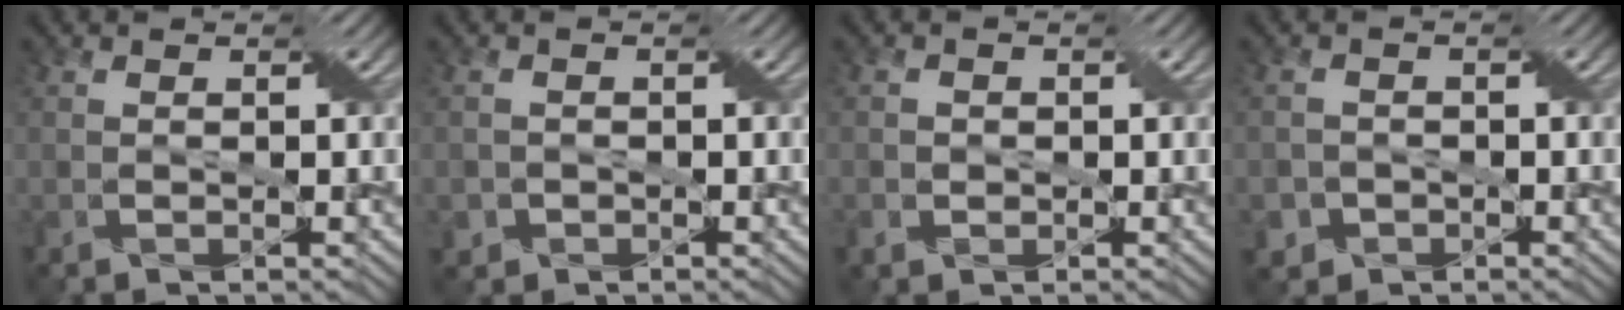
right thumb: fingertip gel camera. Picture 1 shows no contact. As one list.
[{"total": 1.4, "force": [-0.6, 1.3, 0.1], "torque": [0.001, -0.003, -0.011]}, {"total": 1.4, "force": [-0.2, 1.4, 0.1], "torque": [0.004, 0.001, -0.005]}, {"total": 2.5, "force": [-1.3, 2.1, 0.3], "torque": [-0.003, 0.001, -0.025]}]